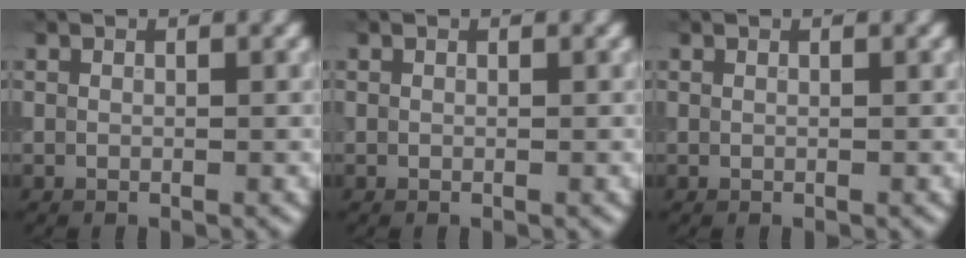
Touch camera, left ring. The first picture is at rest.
{"total": 0.0}
{"total": 0.0}